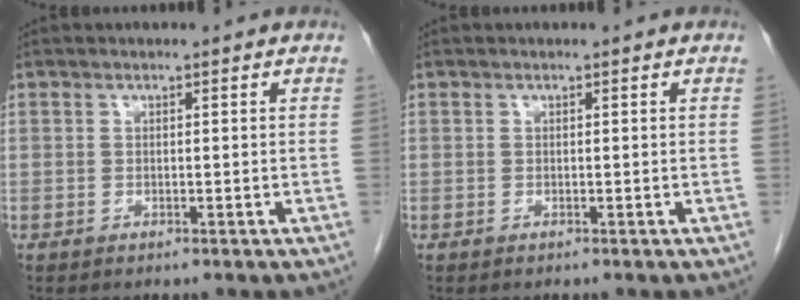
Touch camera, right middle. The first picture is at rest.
{"total": 0.0}